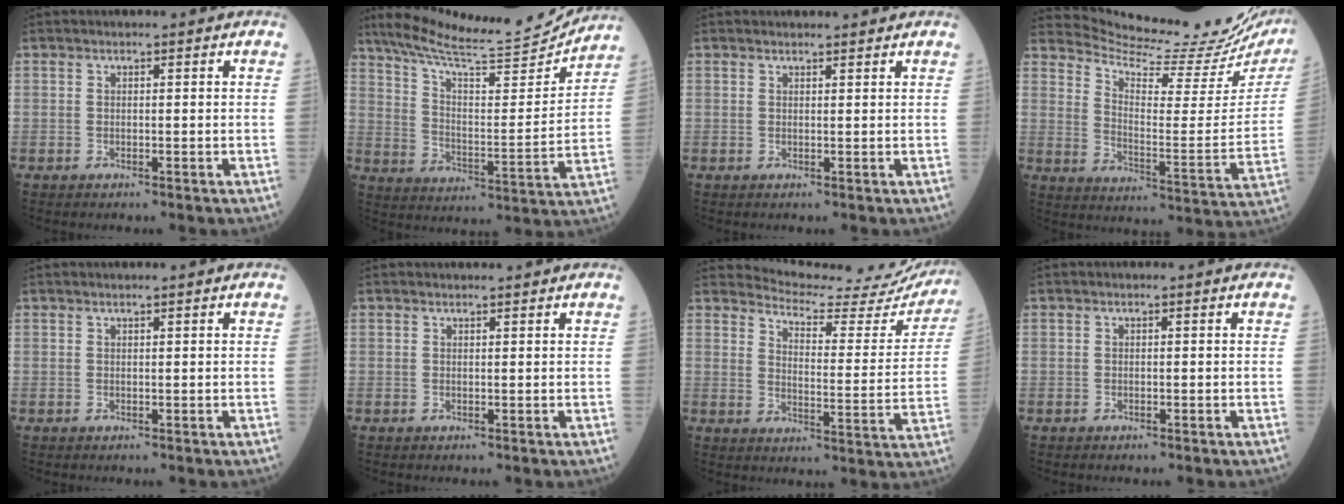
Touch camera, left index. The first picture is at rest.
{"total": 19.1, "force": [18.0, 0.6, 6.4], "torque": [-0.117, -0.038, 0.266]}
{"total": 2.3, "force": [2.3, 0.3, 0.3], "torque": [-0.007, 0.006, 0.028]}
{"total": 21.8, "force": [21.1, 1.0, 5.2], "torque": [-0.093, -0.110, 0.273]}
{"total": 0.7, "force": [0.6, -0.1, 0.4], "torque": [-0.005, 0.003, 0.011]}
{"total": 1.3, "force": [1.3, 0.1, 0.2], "torque": [-0.005, 0.004, 0.017]}
{"total": 17.6, "force": [17.3, 1.4, 2.8], "torque": [-0.035, -0.094, 0.194]}
{"total": 0.0}